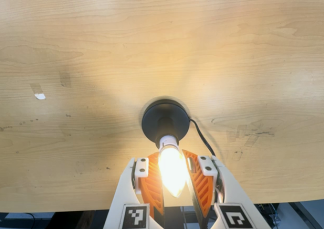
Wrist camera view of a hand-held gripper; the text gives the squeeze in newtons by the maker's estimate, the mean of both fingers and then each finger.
{"total": 15.4, "left": 15.2, "right": 15.7}